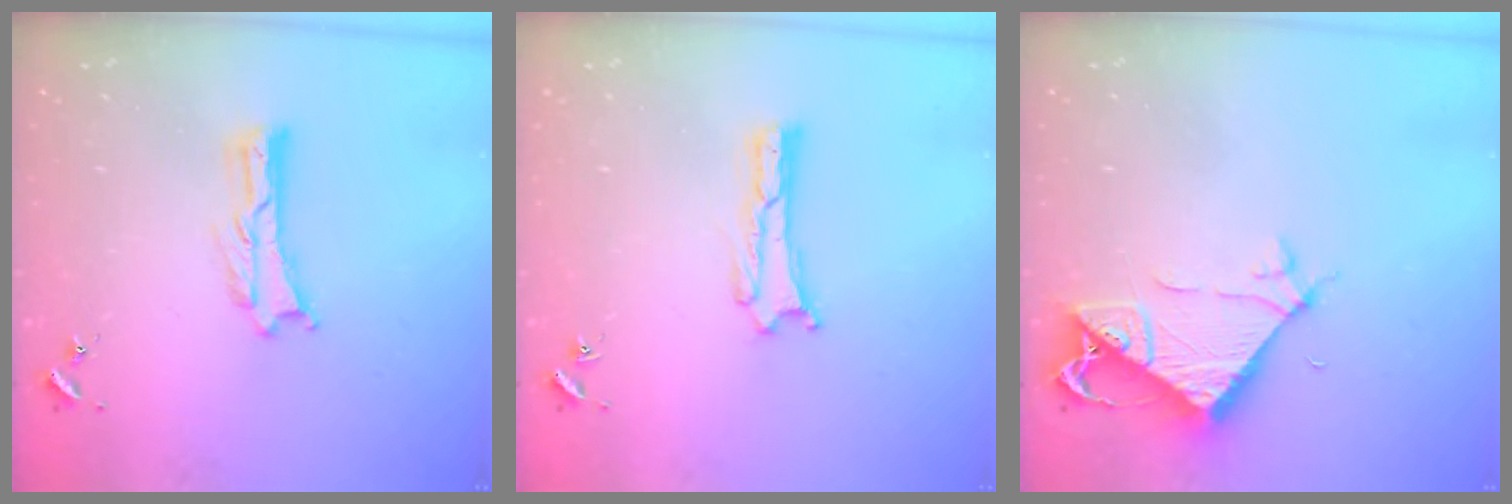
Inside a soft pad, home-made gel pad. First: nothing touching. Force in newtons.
{"total": 0.0}
{"total": 6.8, "press": 6.8, "slide": 0.6}